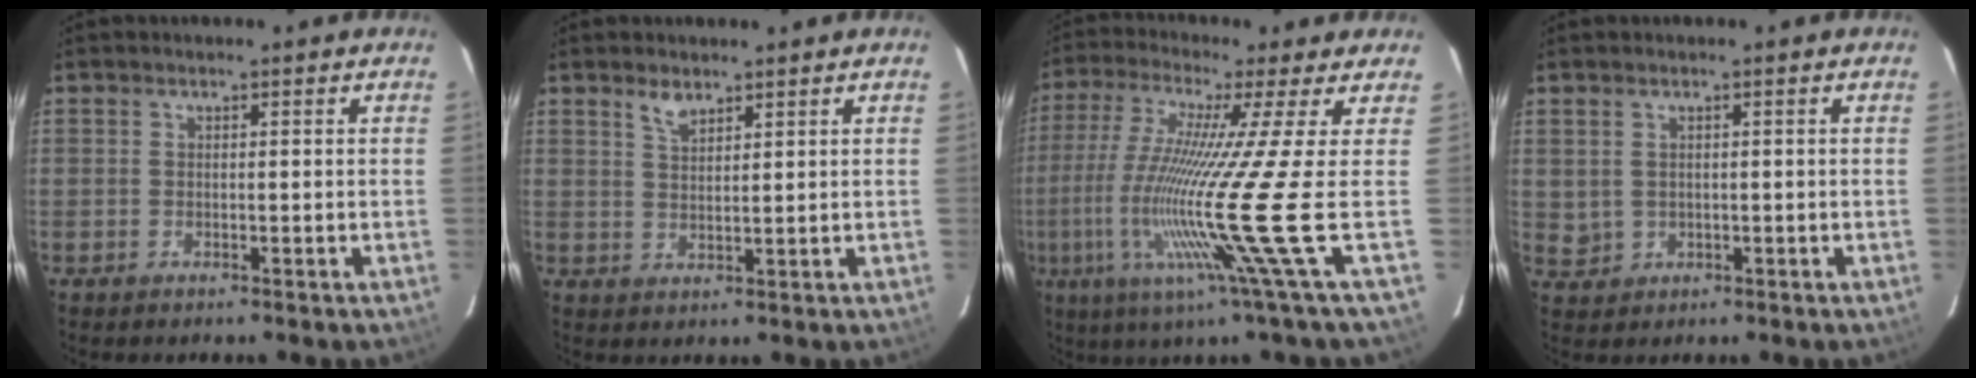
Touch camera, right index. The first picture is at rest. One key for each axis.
{"total": 3.0, "fx": 2.3, "fy": 1.0, "fz": 1.6, "tx": -0.029, "ty": 0.002, "tz": 0.042}
{"total": 17.0, "fx": -3.8, "fy": -4.3, "fz": 16.0, "tx": -0.295, "ty": -0.043, "tz": -0.074}
{"total": 2.3, "fx": 0.9, "fy": 2.0, "fz": 0.7, "tx": -0.014, "ty": 0.005, "tz": 0.029}